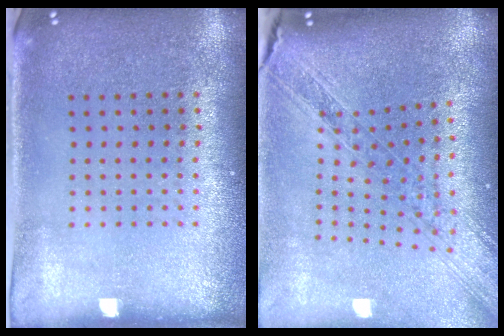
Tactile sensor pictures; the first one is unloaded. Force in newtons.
{"total": 1.9, "press": 1.7, "slide": 0.9}